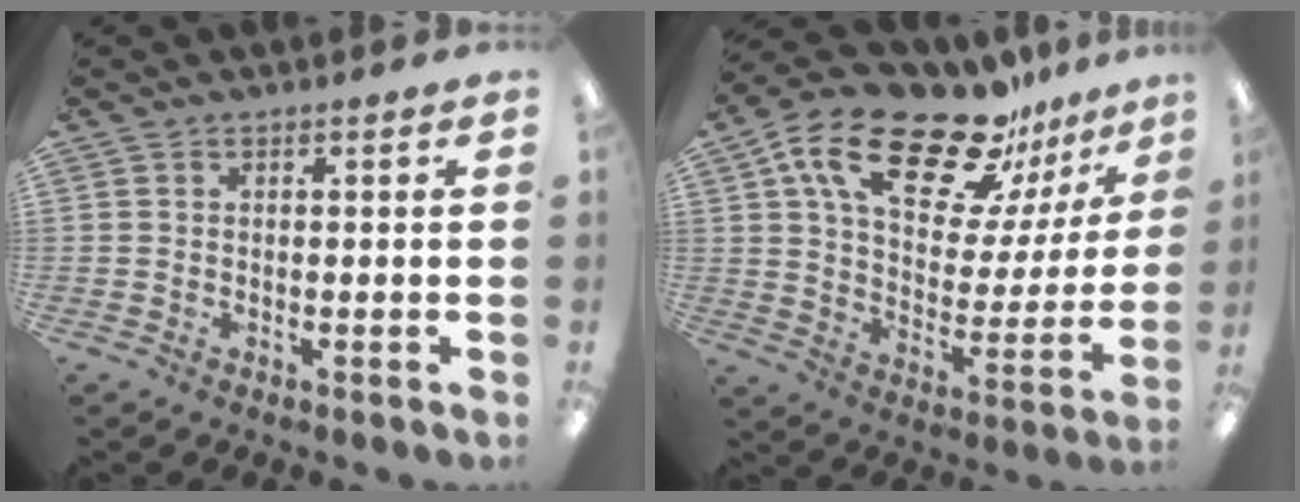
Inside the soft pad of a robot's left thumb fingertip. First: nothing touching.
{"total": 22.7, "force": [15.7, 10.0, 13.0], "torque": [-0.221, -0.095, 0.271]}